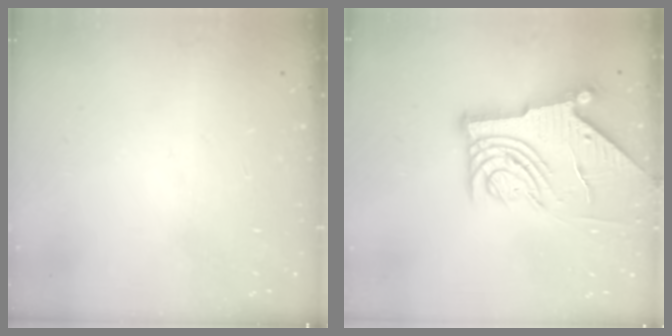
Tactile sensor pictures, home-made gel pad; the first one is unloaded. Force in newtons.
{"total": 12.2, "press": 12.1, "slide": 1.3}